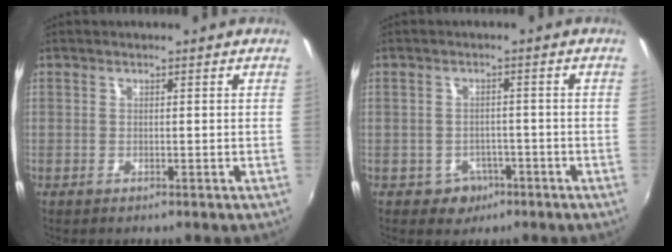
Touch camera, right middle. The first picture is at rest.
{"total": 4.3, "force": [-2.1, 3.6, 0.8], "torque": [-0.028, 0.006, -0.023]}